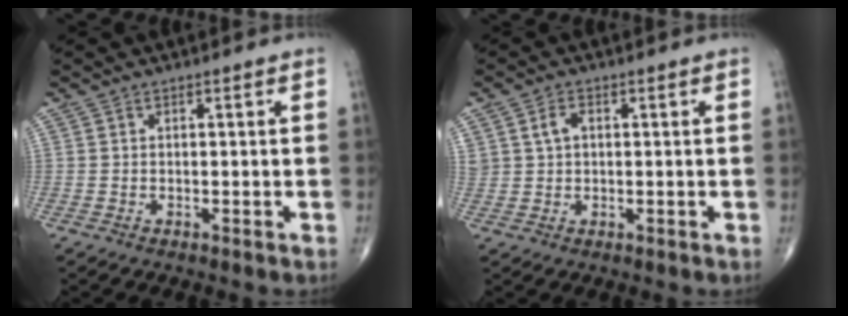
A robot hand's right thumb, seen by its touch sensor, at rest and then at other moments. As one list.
[{"total": 3.2, "force": [0.9, 2.2, 2.2], "torque": [-0.040, 0.005, 0.022]}]